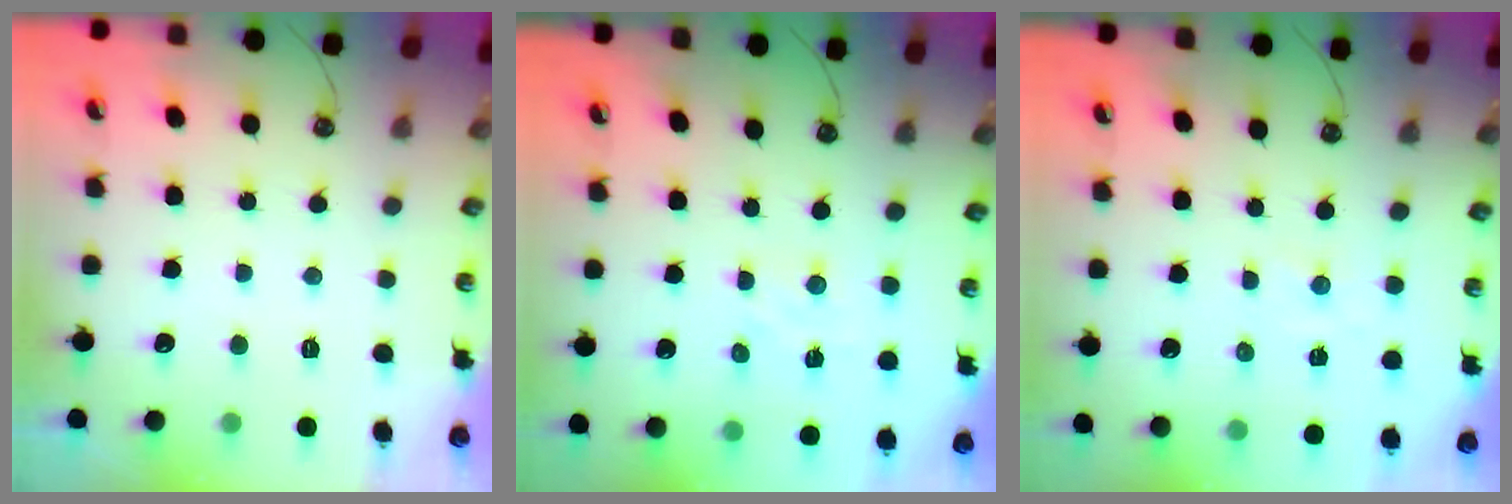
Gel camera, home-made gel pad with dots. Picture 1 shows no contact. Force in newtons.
{"total": 3.4, "press": 3.4, "slide": 0.5}
{"total": 1.1, "press": 1.0, "slide": 0.2}